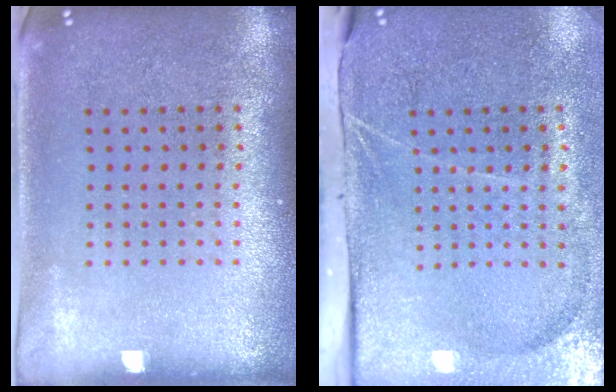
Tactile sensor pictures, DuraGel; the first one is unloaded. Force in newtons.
{"total": 4.3, "press": 3.5, "slide": 2.6}